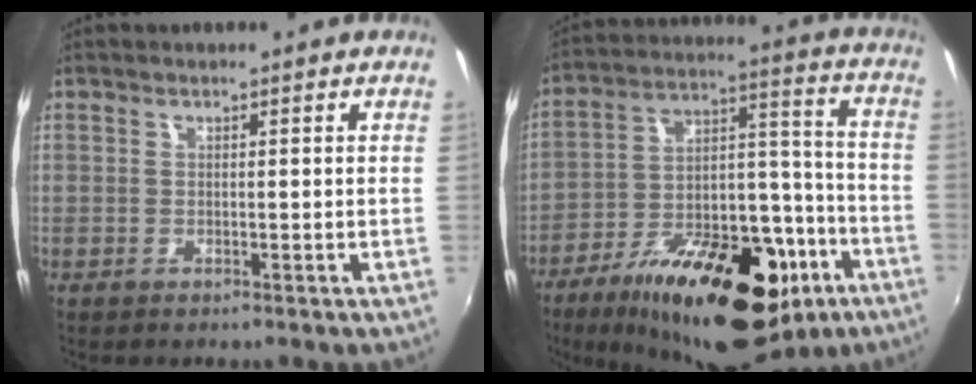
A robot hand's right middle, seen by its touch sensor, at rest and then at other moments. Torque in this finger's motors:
{"motor_torque": [1.26, -0.88, 0.96, 0.21]}